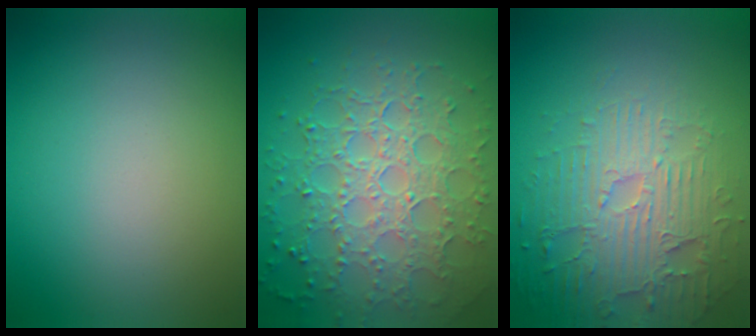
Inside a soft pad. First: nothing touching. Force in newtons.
{"total": 7.5, "press": 5.6, "slide": 5.0}
{"total": 5.1, "press": 4.5, "slide": 2.5}